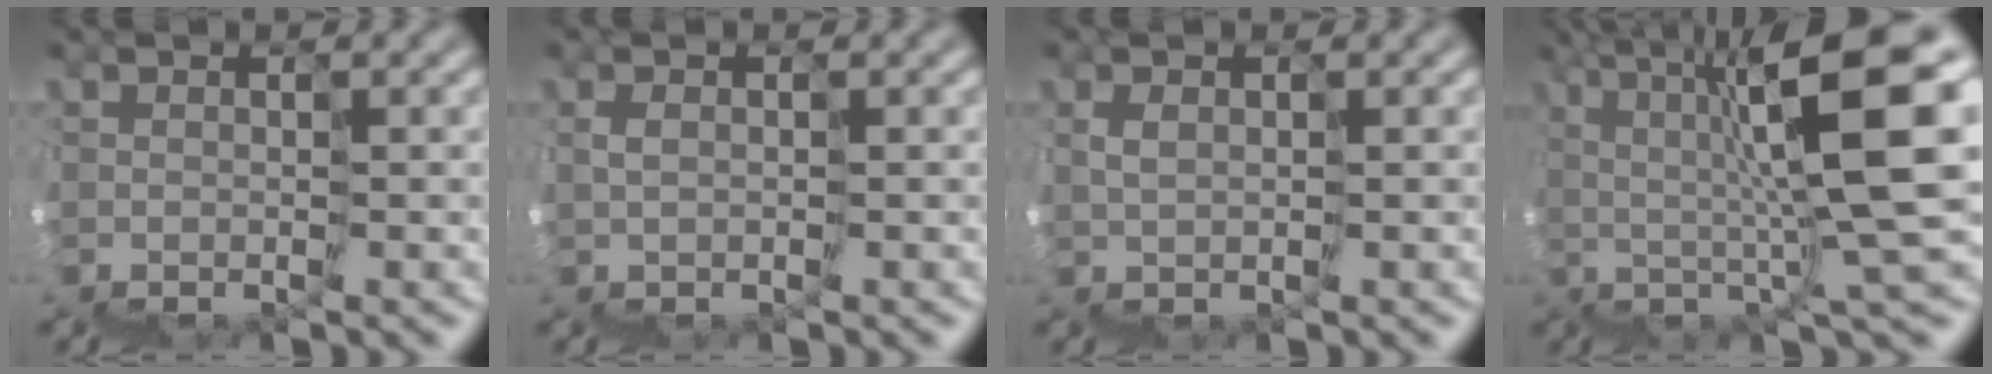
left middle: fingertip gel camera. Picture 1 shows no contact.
{"total": 0.6, "force": [0.1, -0.1, 0.6], "torque": [-0.013, 0.007, 0.003]}
{"total": 0.8, "force": [0.6, -0.4, 0.5], "torque": [-0.017, 0.011, 0.009]}
{"total": 11.5, "force": [3.1, 0.5, 11.0], "torque": [-0.169, 0.027, 0.052]}